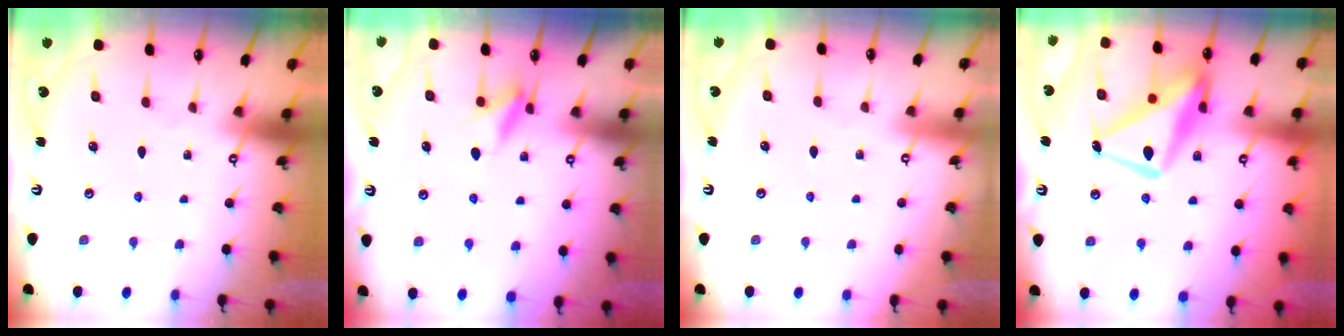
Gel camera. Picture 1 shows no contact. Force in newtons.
{"total": 5.9, "press": 5.8, "slide": 1.2}
{"total": 3.9, "press": 3.9, "slide": 0.1}
{"total": 15.0, "press": 14.9, "slide": 1.6}